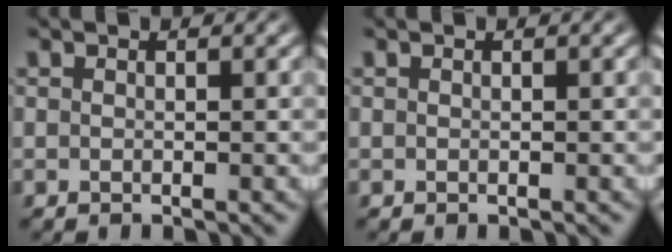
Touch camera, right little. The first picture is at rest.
{"total": 0.0}